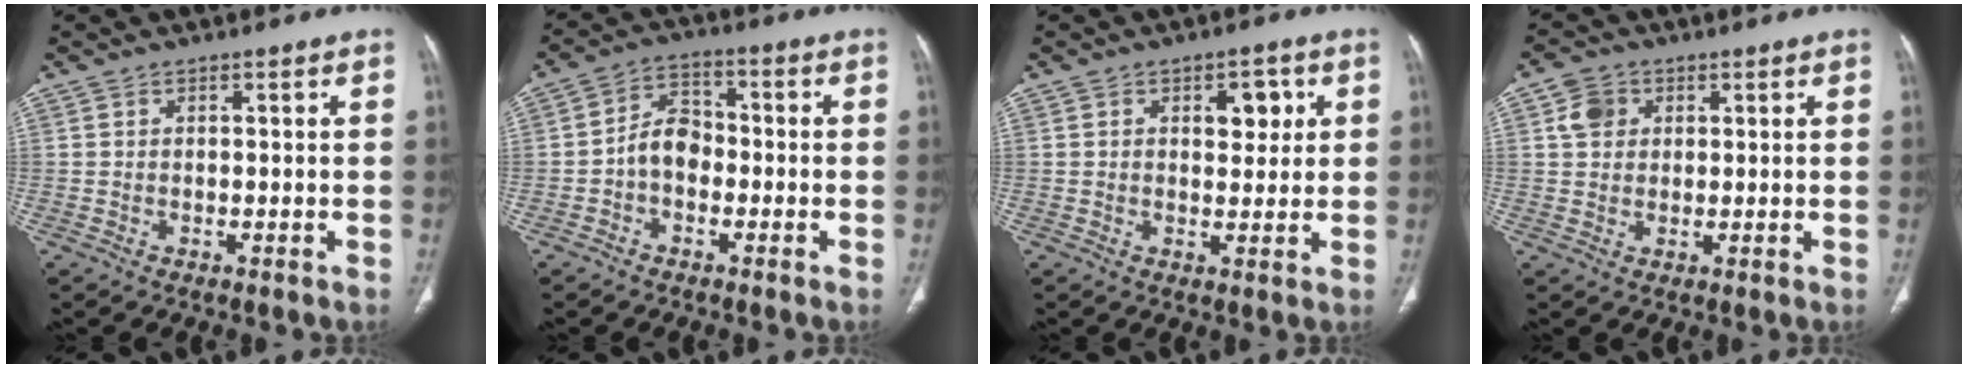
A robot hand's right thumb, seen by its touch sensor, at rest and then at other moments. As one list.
[{"total": 6.0, "force": [-1.5, 4.4, 3.8], "torque": [-0.049, 0.025, -0.039]}, {"total": 5.3, "force": [1.7, 3.1, 3.9], "torque": [-0.028, -0.005, 0.024]}, {"total": 4.5, "force": [1.4, 3.7, 2.1], "torque": [-0.024, 0.002, 0.025]}]